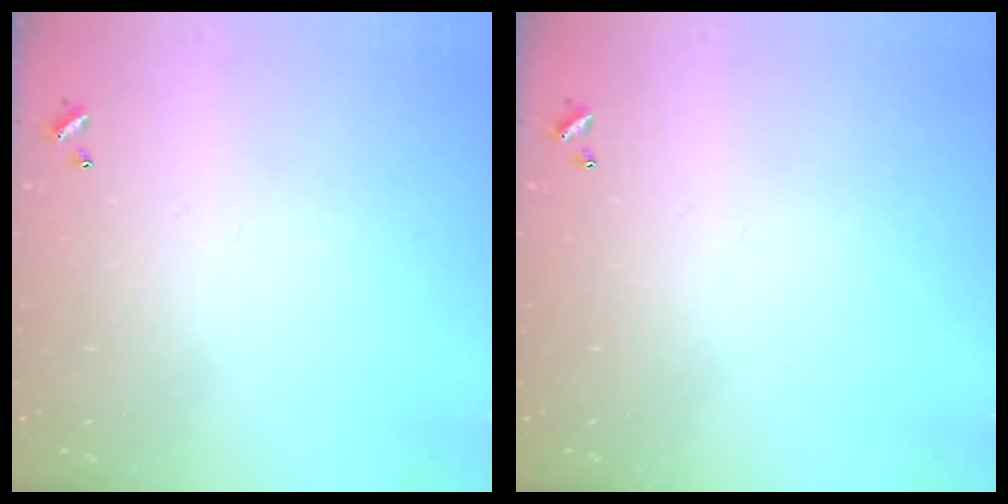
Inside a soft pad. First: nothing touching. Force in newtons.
{"total": 0.0}